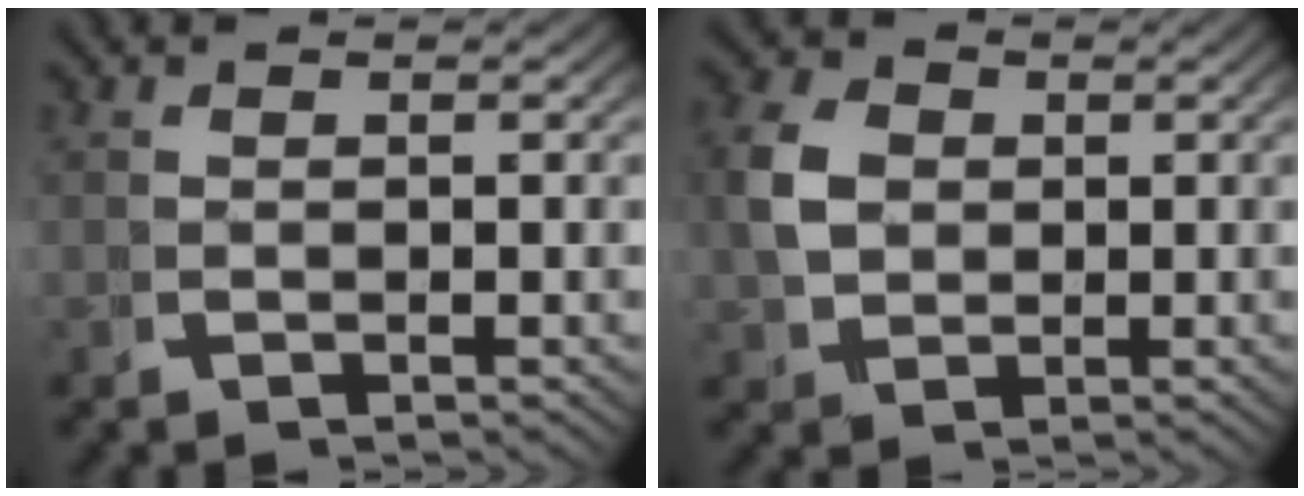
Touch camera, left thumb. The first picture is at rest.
{"total": 4.3, "force": [0.7, 3.4, 2.6], "torque": [-0.068, -0.009, 0.023]}